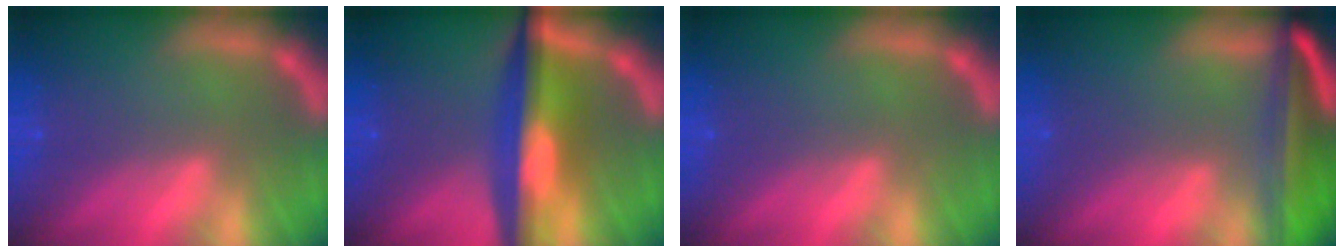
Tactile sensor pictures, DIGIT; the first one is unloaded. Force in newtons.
{"total": 8.5}
{"total": 0.0}
{"total": 10.0}